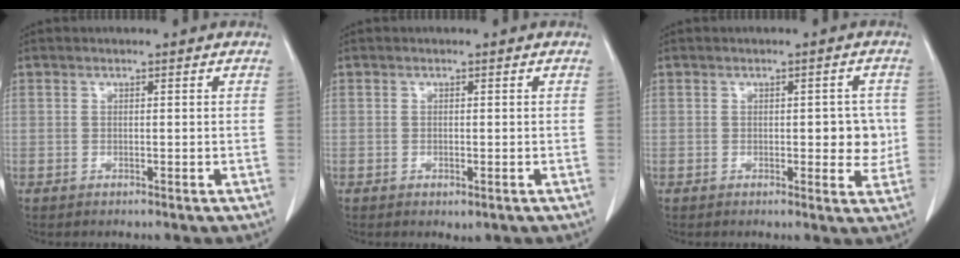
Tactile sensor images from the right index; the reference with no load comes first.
{"total": 1.1, "force": [-0.5, 0.5, 0.9], "torque": [-0.015, -0.003, -0.001]}
{"total": 4.4, "force": [0.0, 2.0, 3.9], "torque": [-0.038, 0.004, 0.001]}